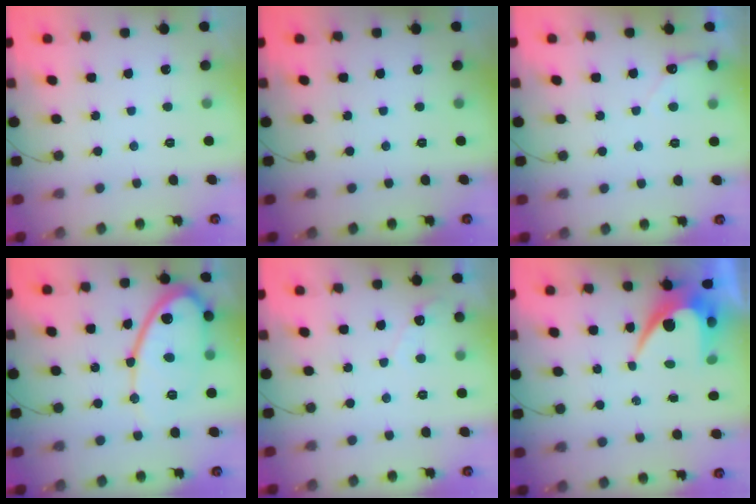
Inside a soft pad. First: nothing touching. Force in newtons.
{"total": 0.0}
{"total": 3.7, "press": 3.7, "slide": 0.3}
{"total": 14.2, "press": 14.2, "slide": 1.1}
{"total": 3.4, "press": 3.4, "slide": 0.2}
{"total": 8.7, "press": 8.7, "slide": 0.4}